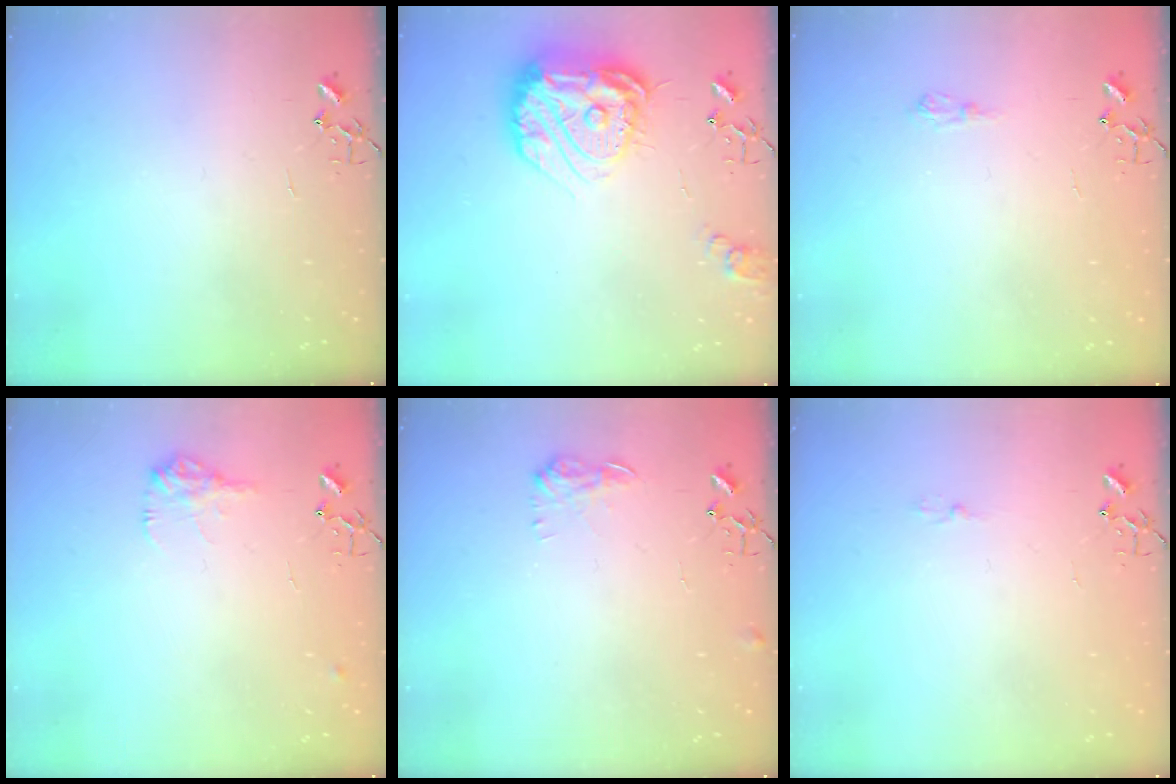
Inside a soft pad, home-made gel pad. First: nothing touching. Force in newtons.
{"total": 19.8, "press": 19.7, "slide": 2.0}
{"total": 5.8, "press": 5.8, "slide": 0.7}
{"total": 9.5, "press": 9.5, "slide": 0.4}
{"total": 7.6, "press": 7.6, "slide": 0.3}
{"total": 3.4, "press": 3.4, "slide": 0.5}